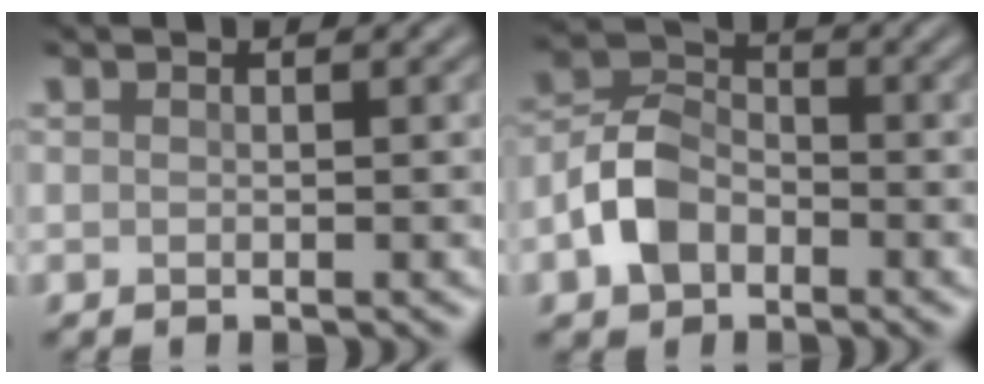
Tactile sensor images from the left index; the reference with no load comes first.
{"total": 4.8, "force": [-2.2, 3.4, 2.7], "torque": [-0.056, 0.006, -0.052]}